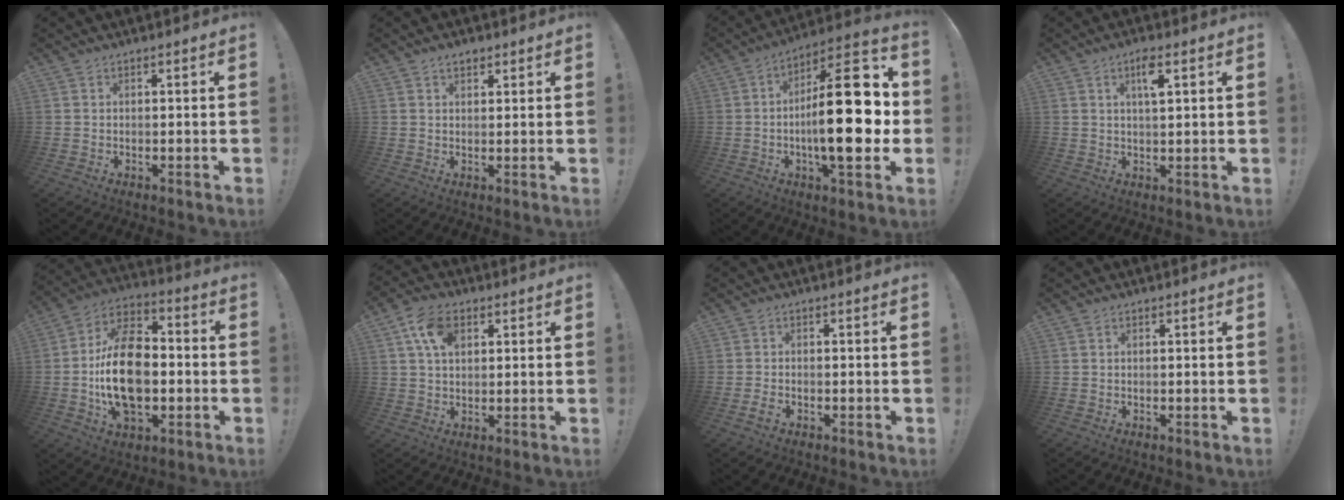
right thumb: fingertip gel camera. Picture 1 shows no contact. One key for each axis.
{"total": 2.6, "fx": 1.7, "fy": 1.5, "fz": 1.3, "tx": -0.013, "ty": -0.006, "tz": 0.030}
{"total": 25.0, "fx": -2.0, "fy": 8.5, "fz": 23.5, "tx": -0.372, "ty": 0.006, "tz": -0.032}
{"total": 5.0, "fx": 2.4, "fy": 1.0, "fz": 4.2, "tx": -0.064, "ty": -0.004, "tz": 0.035}
{"total": 20.8, "fx": -2.5, "fy": 13.2, "fz": 15.9, "tx": -0.283, "ty": 0.012, "tz": -0.041}
{"total": 9.6, "fx": 3.7, "fy": 6.1, "fz": 6.4, "tx": -0.106, "ty": 0.002, "tz": 0.071}
{"total": 2.3, "fx": -1.6, "fy": 1.0, "fz": 1.4, "tx": -0.026, "ty": 0.005, "tz": -0.029}
{"total": 0.0}